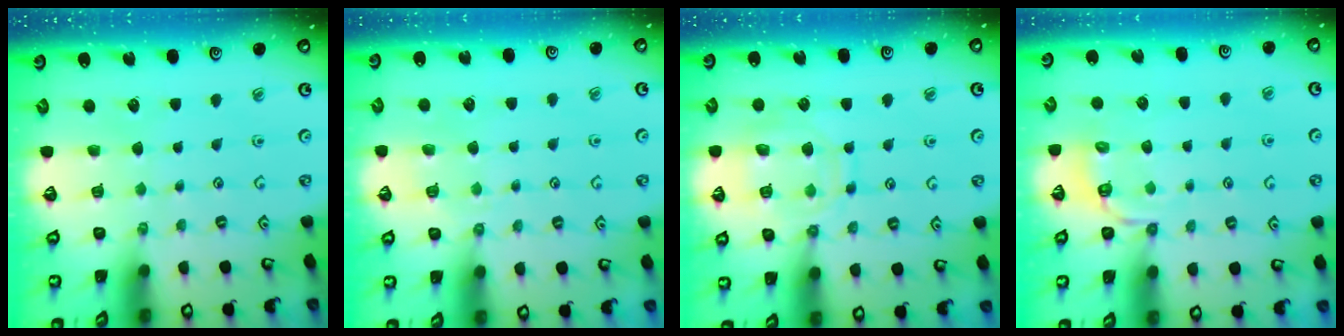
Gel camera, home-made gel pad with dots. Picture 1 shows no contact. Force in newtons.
{"total": 2.9, "press": 2.8, "slide": 0.6}
{"total": 13.4, "press": 13.3, "slide": 1.2}
{"total": 5.5, "press": 5.3, "slide": 1.7}